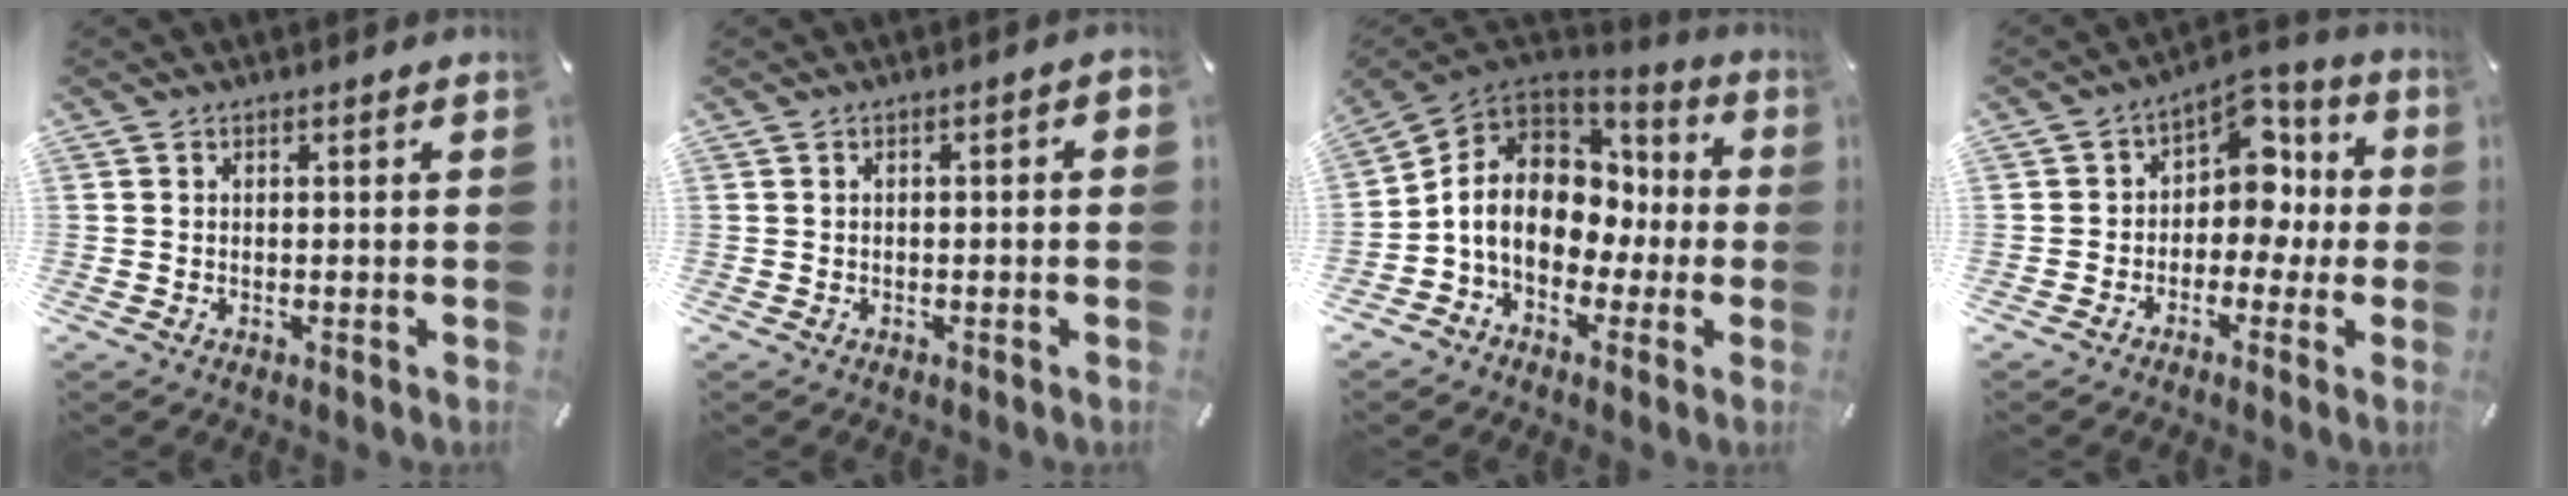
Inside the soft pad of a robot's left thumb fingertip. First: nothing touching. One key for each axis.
{"total": 1.5, "fx": -0.5, "fy": 0.6, "fz": 1.3, "tx": -0.021, "ty": 0.002, "tz": -0.010}
{"total": 12.6, "fx": -1.2, "fy": 10.5, "fz": 6.8, "tx": -0.146, "ty": 0.005, "tz": -0.019}
{"total": 9.5, "fx": 1.5, "fy": 7.5, "fz": 5.6, "tx": -0.075, "ty": -0.011, "tz": 0.026}